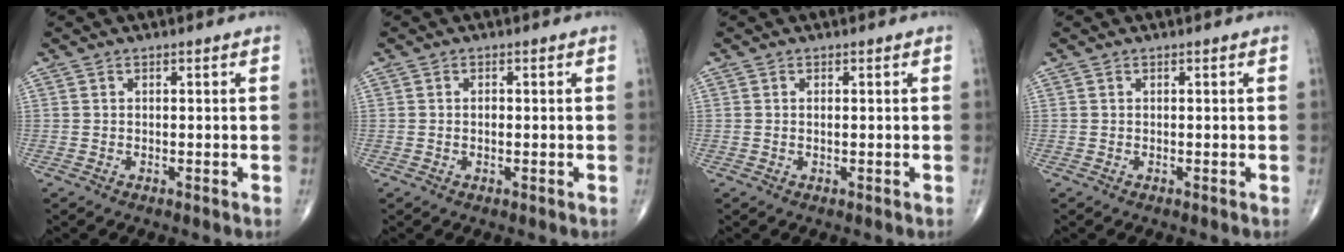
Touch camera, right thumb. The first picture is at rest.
{"total": 1.0, "force": [0.0, 0.5, 0.8], "torque": [-0.011, 0.001, 0.000]}
{"total": 0.6, "force": [0.1, 0.2, 0.6], "torque": [-0.008, 0.000, 0.002]}
{"total": 0.0}